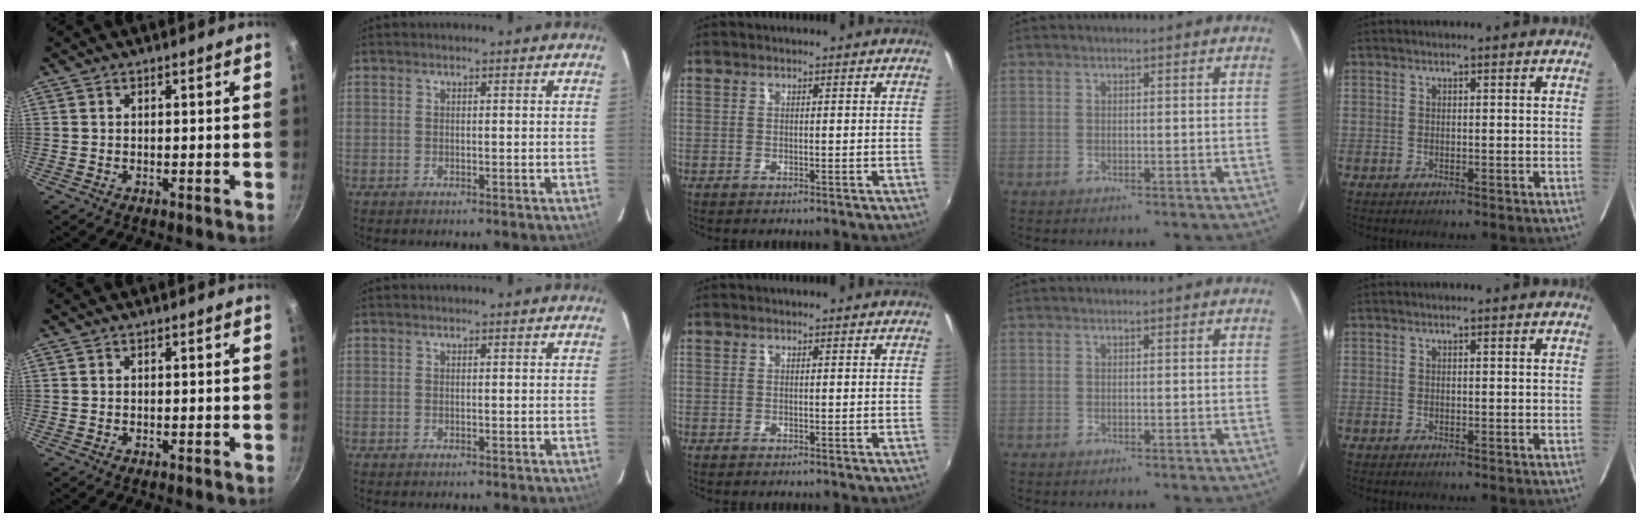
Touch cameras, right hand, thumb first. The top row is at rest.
{}